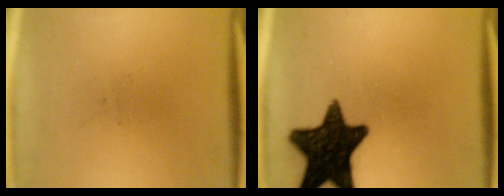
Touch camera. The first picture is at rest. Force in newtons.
{"total": 16.7}